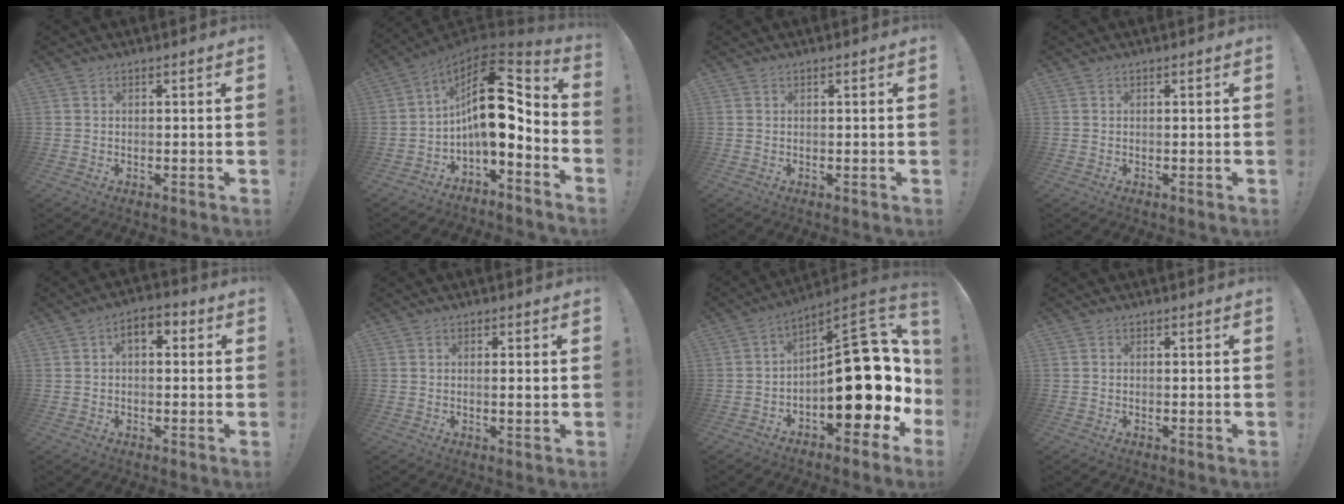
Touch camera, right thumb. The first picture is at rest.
{"total": 16.7, "force": [1.6, 8.3, 14.4], "torque": [-0.243, -0.006, 0.029]}
{"total": 0.0}
{"total": 0.0}
{"total": 5.4, "force": [1.2, 3.3, 4.2], "torque": [-0.054, 0.004, 0.020]}
{"total": 1.6, "force": [0.2, 0.0, 1.6], "torque": [-0.015, -0.007, 0.000]}
{"total": 23.1, "force": [-2.7, 11.7, 19.7], "torque": [-0.251, 0.020, -0.025]}
{"total": 0.0}